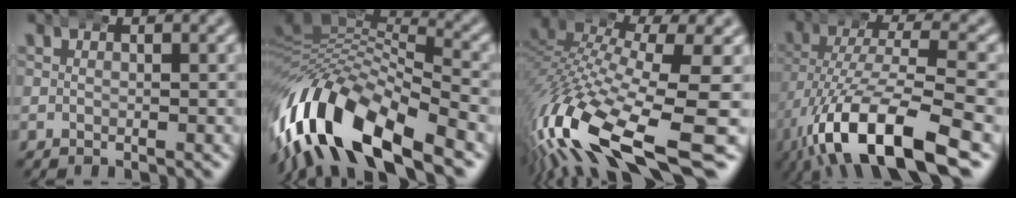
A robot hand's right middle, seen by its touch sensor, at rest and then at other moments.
{"total": 13.2, "force": [-4.5, 8.1, 9.4], "torque": [-0.215, -0.038, -0.063]}
{"total": 11.2, "force": [-5.6, 4.7, 8.5], "torque": [-0.188, -0.039, -0.073]}
{"total": 11.3, "force": [-5.1, 4.8, 8.8], "torque": [-0.180, -0.041, -0.055]}